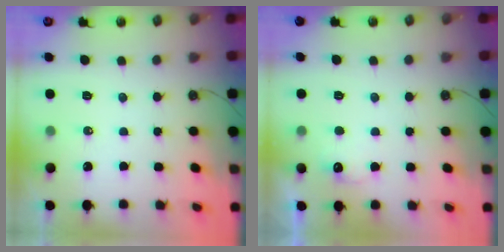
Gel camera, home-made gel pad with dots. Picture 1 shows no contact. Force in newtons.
{"total": 5.6, "press": 5.5, "slide": 1.2}